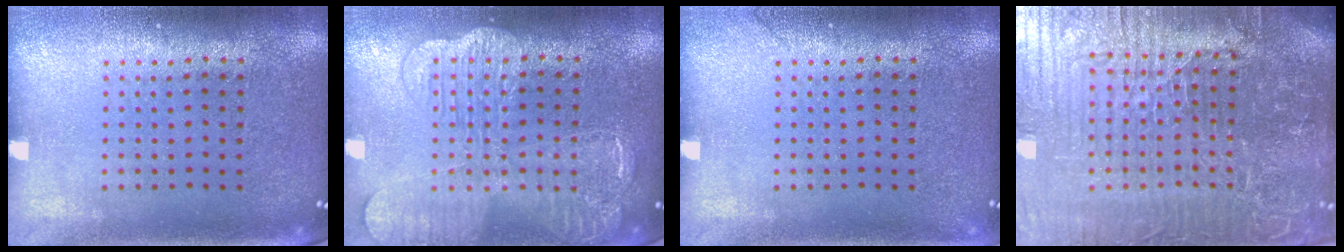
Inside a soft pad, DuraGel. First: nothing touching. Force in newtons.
{"total": 4.0, "press": 4.0, "slide": 0.5}
{"total": 0.5, "press": 0.5, "slide": 0.1}
{"total": 7.9, "press": 6.9, "slide": 3.7}